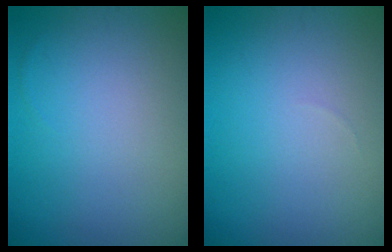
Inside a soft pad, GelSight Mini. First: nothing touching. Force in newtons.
{"total": 0.0}